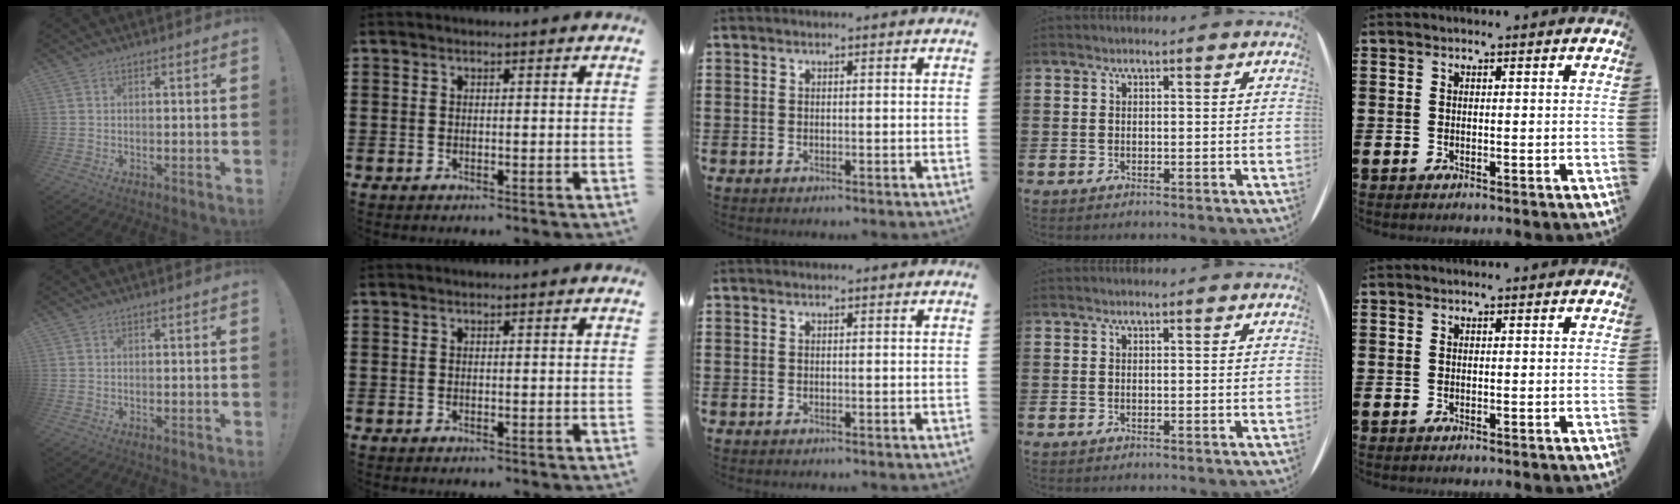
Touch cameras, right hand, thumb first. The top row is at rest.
{}